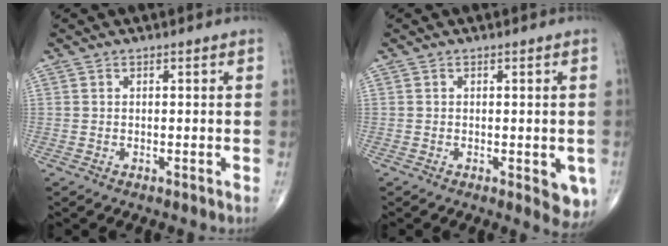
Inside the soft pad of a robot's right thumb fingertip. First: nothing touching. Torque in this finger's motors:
{"motor_torque": [0.58, 1.19, -0.06, -0.02, 0.14]}